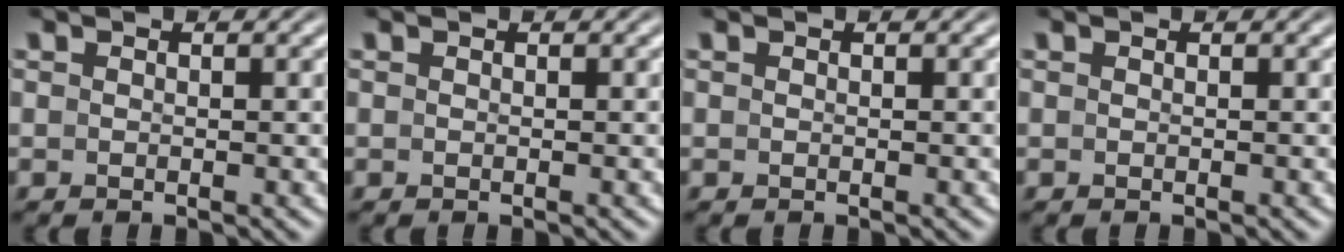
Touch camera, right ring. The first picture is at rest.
{"total": 0.0}
{"total": 0.0}
{"total": 0.0}